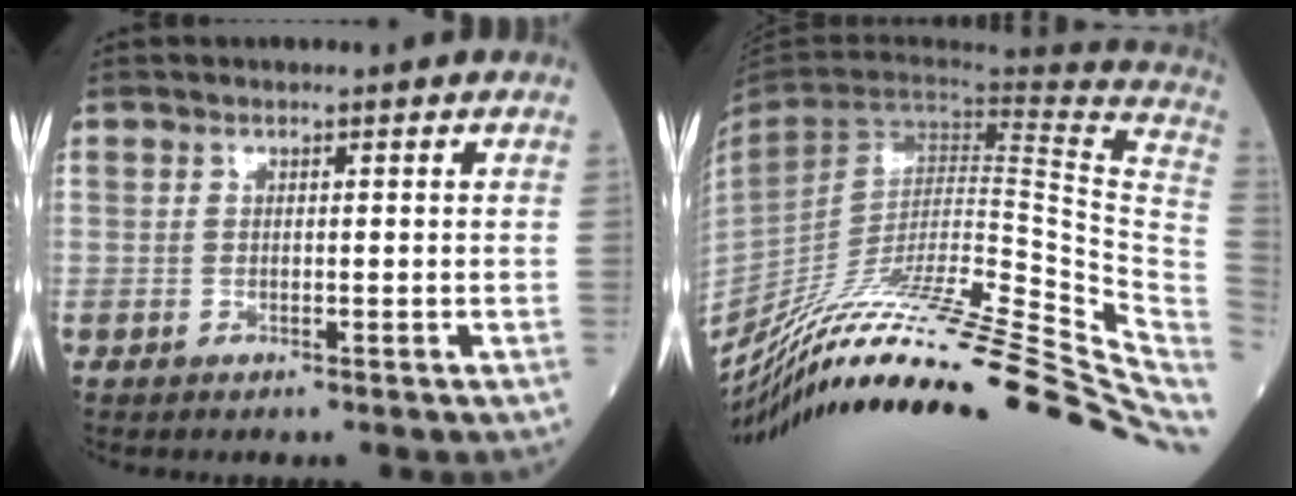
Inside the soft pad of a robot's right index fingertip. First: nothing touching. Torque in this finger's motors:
{"motor_torque": [-1.18, -0.96, -0.35, -0.05]}